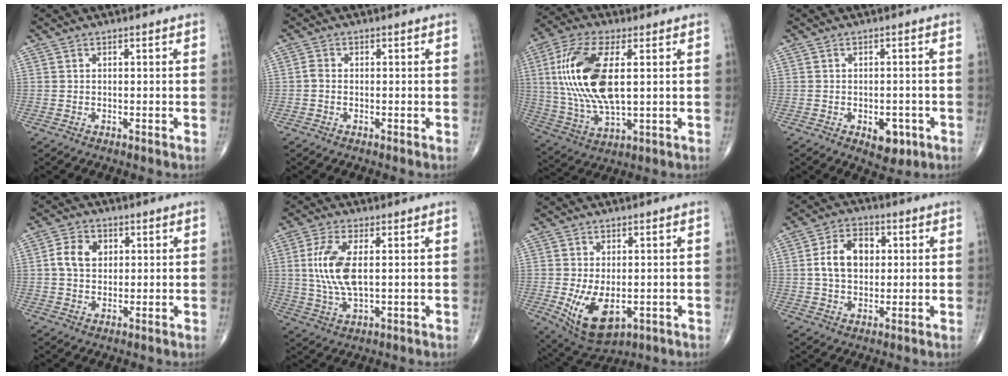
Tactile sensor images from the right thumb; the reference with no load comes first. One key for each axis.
{"total": 1.2, "fx": -0.3, "fy": 0.8, "fz": 0.8, "tx": -0.013, "ty": 0.001, "tz": -0.009}
{"total": 18.1, "fx": 2.7, "fy": 7.7, "fz": 16.2, "tx": -0.343, "ty": -0.006, "tz": 0.054}
{"total": 5.0, "fx": -2.0, "fy": 2.9, "fz": 3.5, "tx": -0.028, "ty": 0.006, "tz": -0.019}
{"total": 5.9, "fx": 1.1, "fy": 4.5, "fz": 3.6, "tx": -0.055, "ty": 0.004, "tz": 0.017}
{"total": 9.7, "fx": 1.2, "fy": 4.1, "fz": 8.7, "tx": -0.194, "ty": -0.005, "tz": 0.027}
{"total": 10.0, "fx": -2.0, "fy": 5.6, "fz": 8.0, "tx": -0.135, "ty": -0.016, "tz": -0.018}
{"total": 8.9, "fx": 1.2, "fy": 6.2, "fz": 6.3, "tx": -0.092, "ty": 0.010, "tz": 0.018}